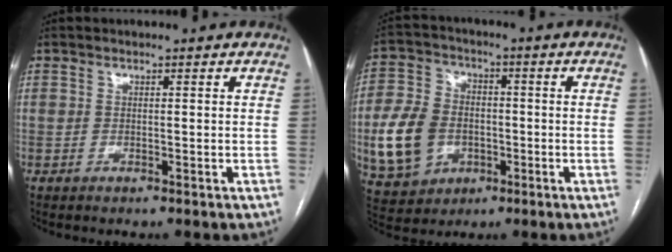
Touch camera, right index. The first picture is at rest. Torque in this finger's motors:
{"motor_torque": [0.34, -0.24, 0.32, 0.14]}